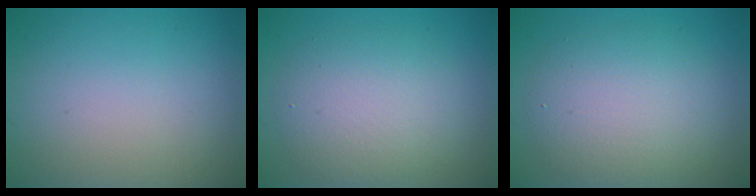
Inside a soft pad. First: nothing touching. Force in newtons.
{"total": 4.9, "press": 4.8, "slide": 0.3}
{"total": 5.4, "press": 5.4, "slide": 0.3}